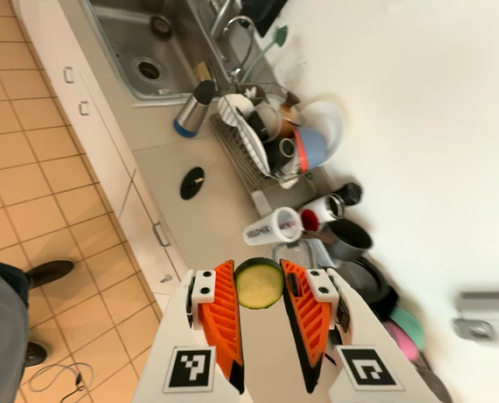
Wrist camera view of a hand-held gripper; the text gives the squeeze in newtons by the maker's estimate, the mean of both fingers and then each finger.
{"total": 8.4, "left": 8.6, "right": 8.3}